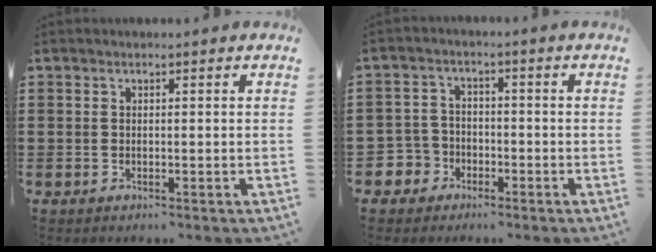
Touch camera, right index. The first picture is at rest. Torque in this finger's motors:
{"motor_torque": [0.69, 0.53, 0.09, -0.02]}